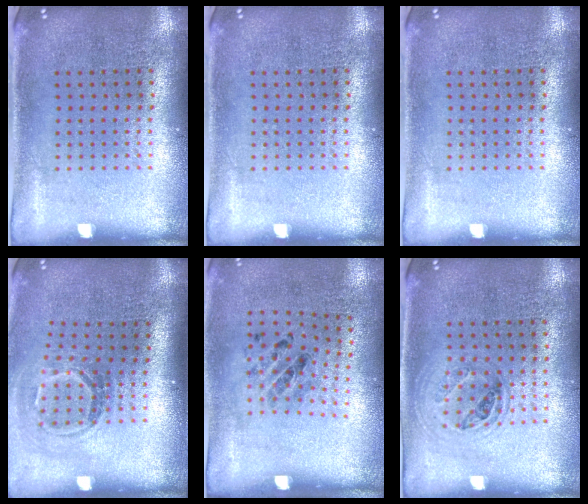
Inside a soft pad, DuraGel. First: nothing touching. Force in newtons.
{"total": 0.0}
{"total": 0.0}
{"total": 1.7, "press": 1.2, "slide": 1.3}
{"total": 1.3, "press": 0.6, "slide": 1.2}
{"total": 1.0, "press": 1.0, "slide": 0.4}